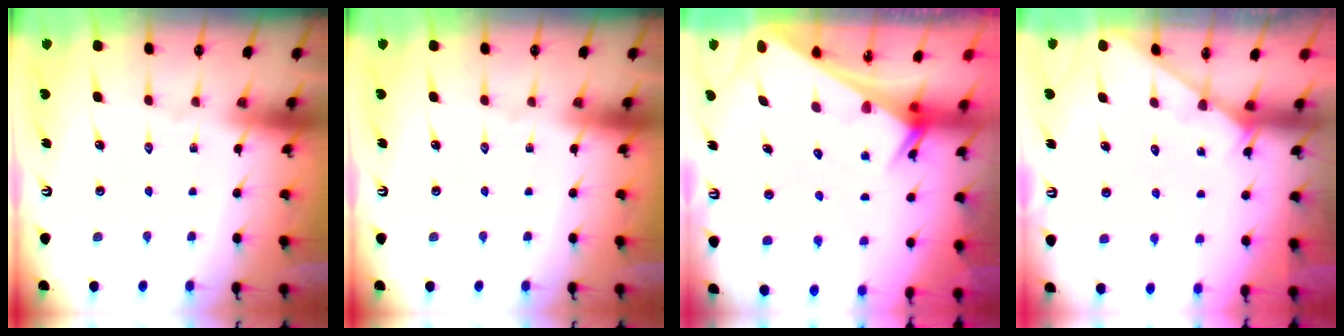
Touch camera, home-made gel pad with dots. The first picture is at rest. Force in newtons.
{"total": 0.0}
{"total": 2.7, "press": 2.7, "slide": 0.1}
{"total": 2.2, "press": 2.2, "slide": 0.2}